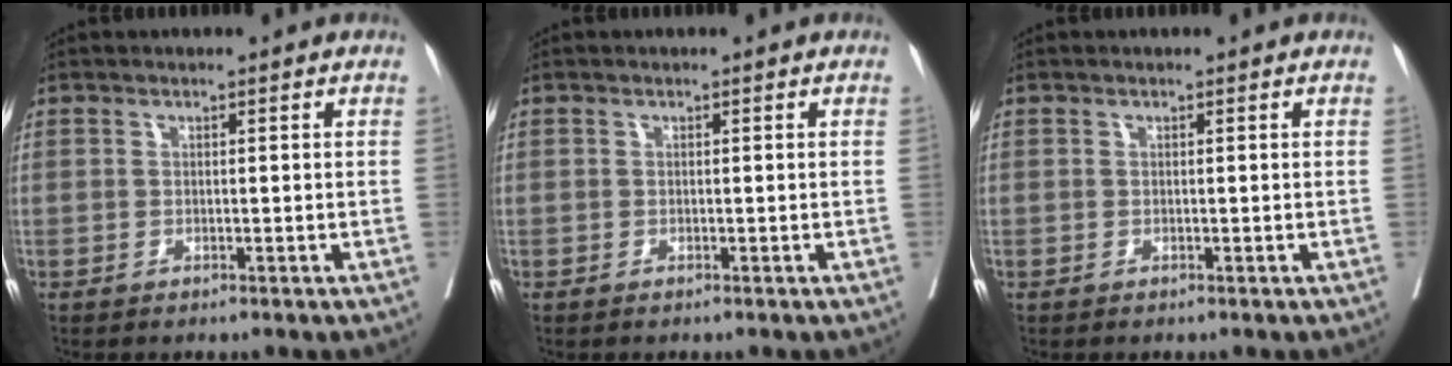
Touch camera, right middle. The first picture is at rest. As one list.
[{"total": 0.0}, {"total": 0.0}]